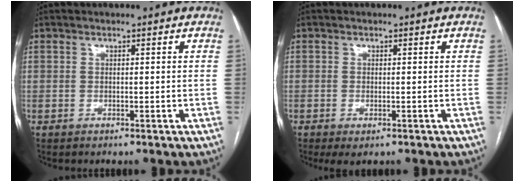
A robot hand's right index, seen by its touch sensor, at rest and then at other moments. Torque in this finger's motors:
{"motor_torque": [0.68, -0.44, 0.13, 0.03]}